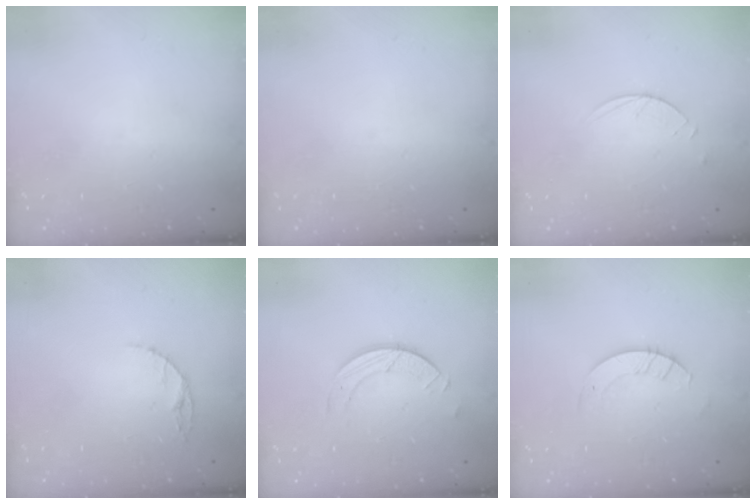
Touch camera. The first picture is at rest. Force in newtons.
{"total": 0.0}
{"total": 3.6, "press": 3.6, "slide": 0.5}
{"total": 4.7, "press": 4.7, "slide": 0.6}
{"total": 3.2, "press": 3.2, "slide": 0.3}
{"total": 2.6, "press": 2.6, "slide": 0.2}